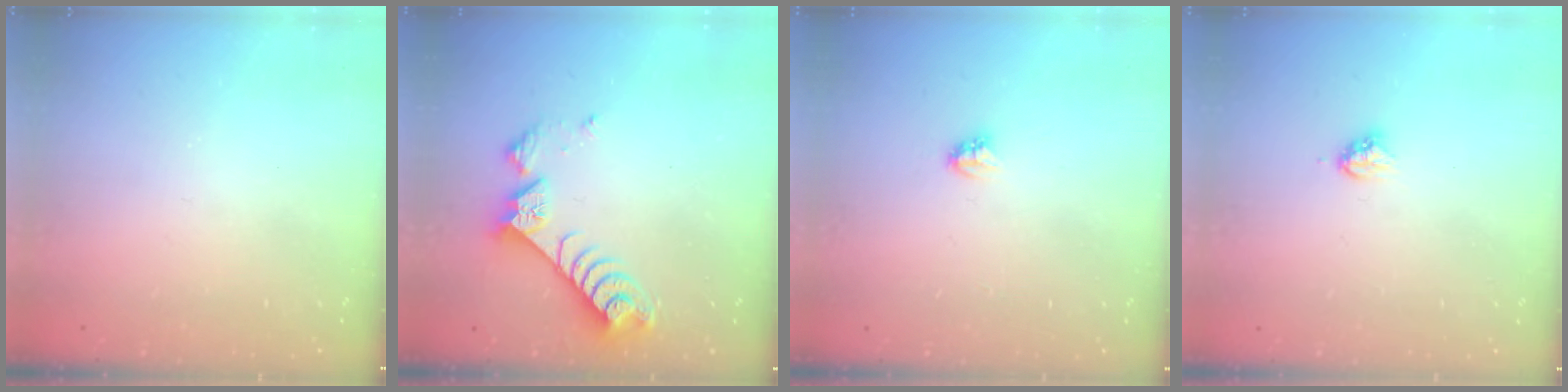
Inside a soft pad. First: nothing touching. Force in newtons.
{"total": 11.0, "press": 10.9, "slide": 0.8}
{"total": 2.7, "press": 2.7, "slide": 0.3}
{"total": 3.8, "press": 3.8, "slide": 0.4}